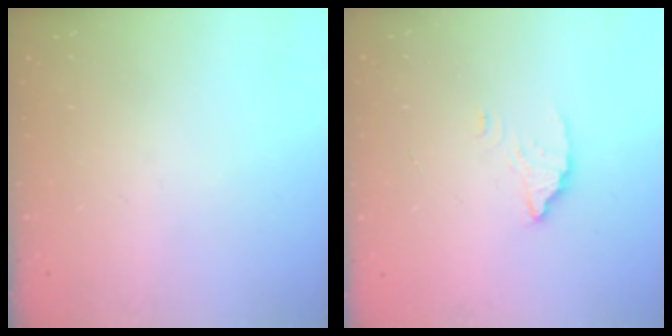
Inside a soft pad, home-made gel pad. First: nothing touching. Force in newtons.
{"total": 2.7, "press": 2.7, "slide": 0.1}